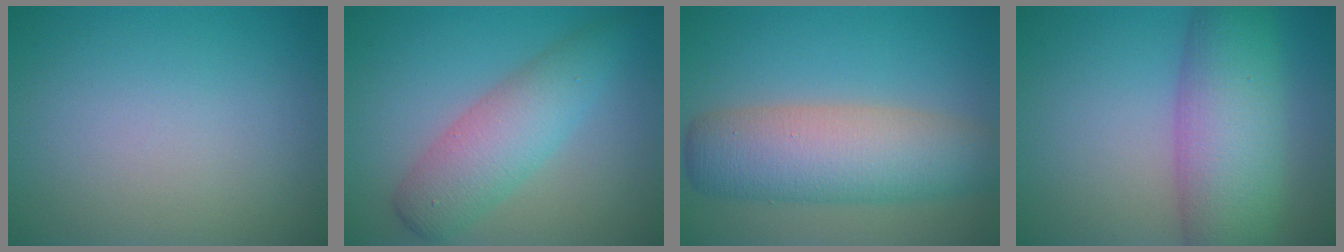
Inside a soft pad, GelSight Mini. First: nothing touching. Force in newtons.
{"total": 4.9, "press": 4.9, "slide": 0.0}
{"total": 7.8, "press": 7.8, "slide": 0.1}
{"total": 8.5, "press": 8.5, "slide": 0.2}